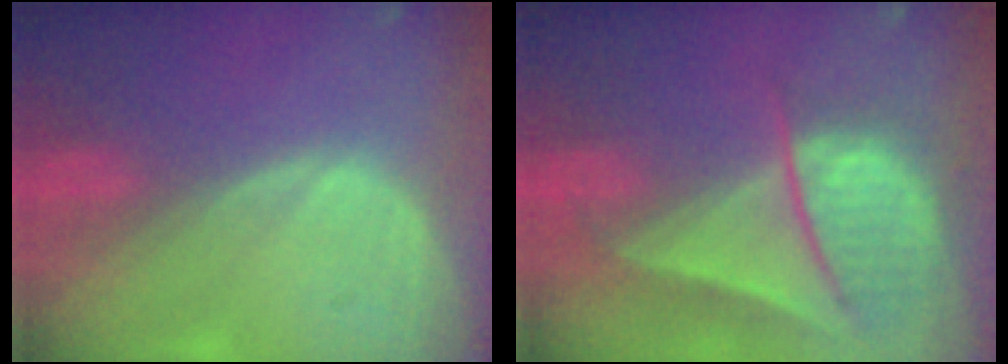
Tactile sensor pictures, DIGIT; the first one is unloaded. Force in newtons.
{"total": 9.2, "press": 8.0, "slide": 4.6}